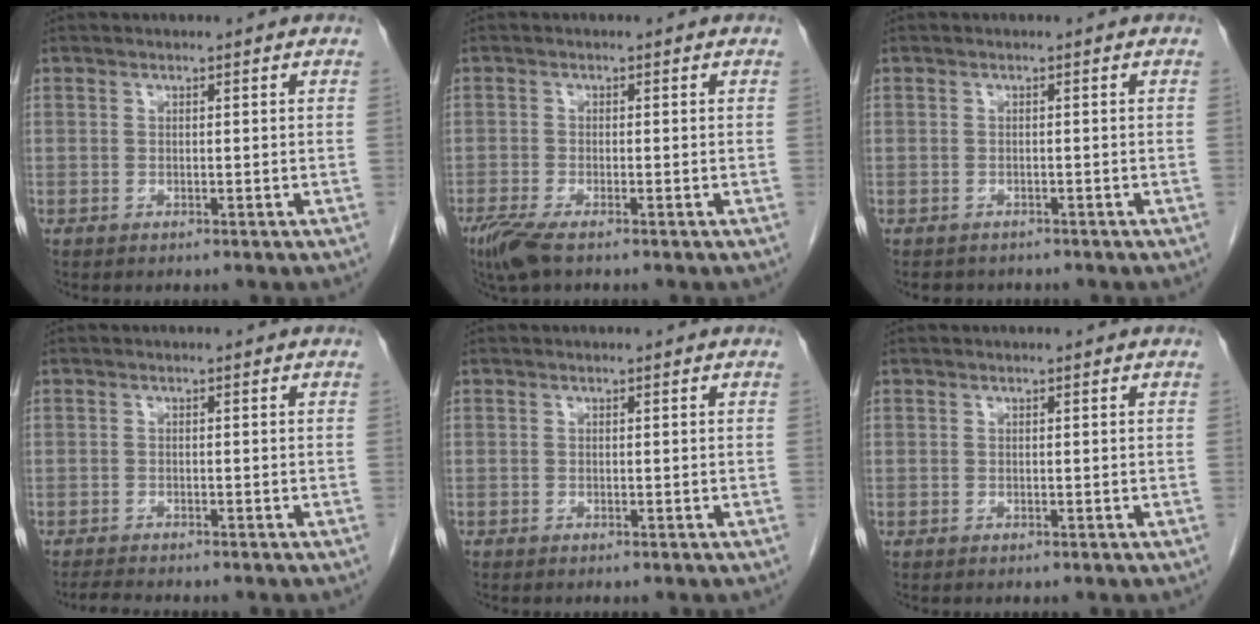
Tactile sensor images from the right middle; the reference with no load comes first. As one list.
[{"total": 4.2, "force": [-2.9, 0.7, 2.9], "torque": [-0.065, -0.013, -0.056]}, {"total": 2.9, "force": [-2.6, 1.3, 0.5], "torque": [-0.012, -0.002, -0.034]}, {"total": 2.7, "force": [-2.5, -0.1, 1.0], "torque": [-0.021, -0.012, -0.042]}, {"total": 0.0}, {"total": 0.0}]